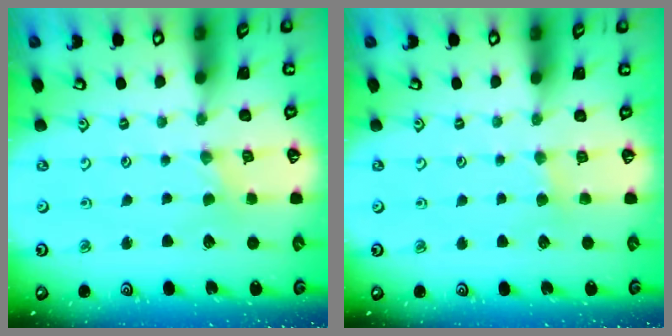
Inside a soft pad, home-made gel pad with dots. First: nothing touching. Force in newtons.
{"total": 2.4, "press": 2.4, "slide": 0.4}